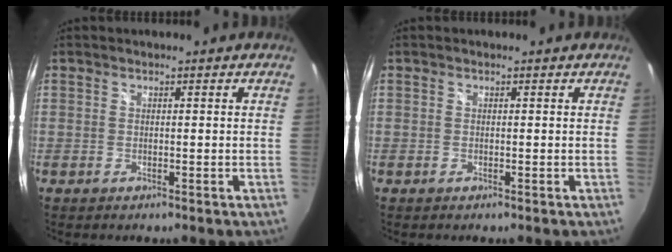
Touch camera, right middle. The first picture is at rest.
{"total": 0.0}